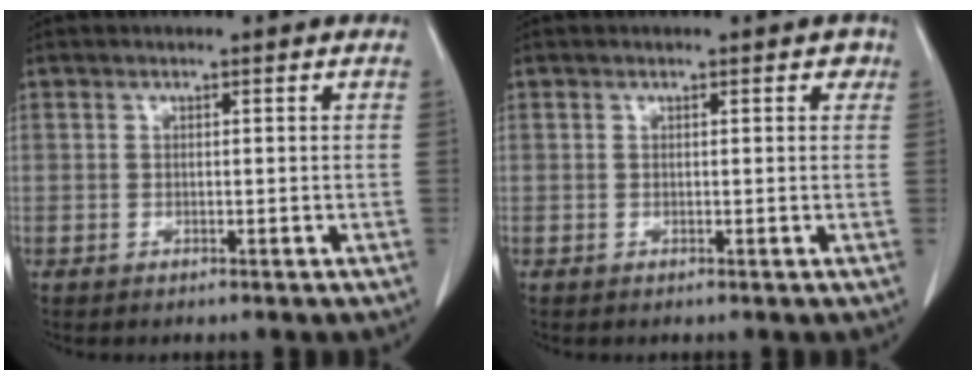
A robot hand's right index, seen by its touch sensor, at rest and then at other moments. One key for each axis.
{"total": 1.1, "fx": 0.5, "fy": 0.6, "fz": 0.7, "tx": -0.002, "ty": 0.001, "tz": 0.003}